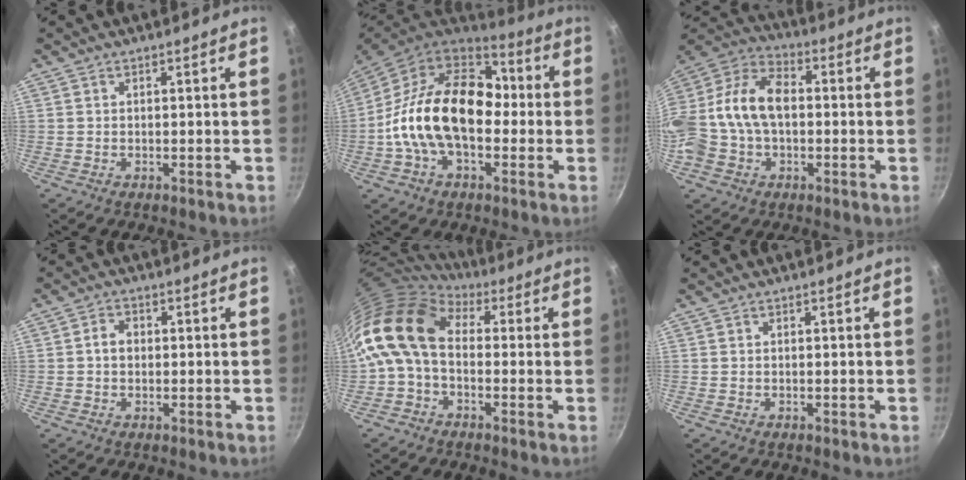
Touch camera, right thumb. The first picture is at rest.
{"total": 22.9, "force": [-1.1, 14.7, 17.5], "torque": [-0.270, 0.041, -0.036]}
{"total": 17.2, "force": [-0.4, 11.8, 12.6], "torque": [-0.225, 0.048, -0.022]}
{"total": 3.0, "force": [0.0, 2.4, 1.8], "torque": [-0.020, 0.009, -0.003]}
{"total": 13.4, "force": [1.4, 10.2, 8.6], "torque": [-0.134, 0.027, -0.002]}
{"total": 0.0}